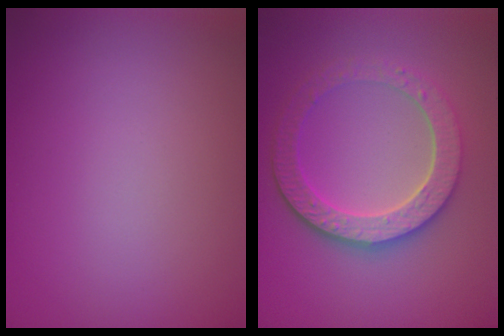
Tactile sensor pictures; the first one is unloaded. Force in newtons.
{"total": 4.5, "press": 4.0, "slide": 2.1}